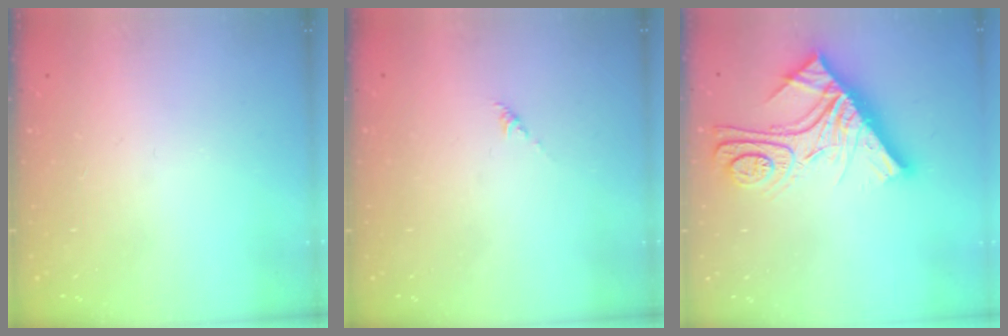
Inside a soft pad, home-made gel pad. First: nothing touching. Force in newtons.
{"total": 0.0}
{"total": 17.1, "press": 17.0, "slide": 1.5}